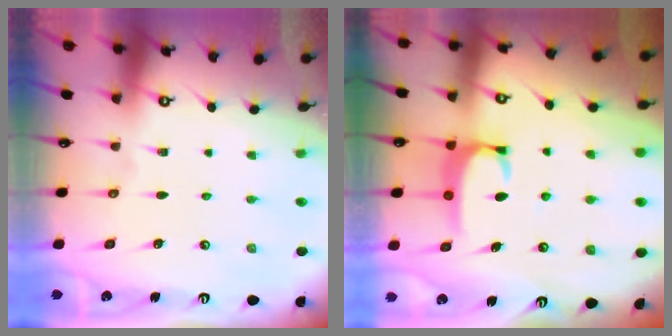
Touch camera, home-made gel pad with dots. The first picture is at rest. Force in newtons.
{"total": 2.9, "press": 2.8, "slide": 0.5}